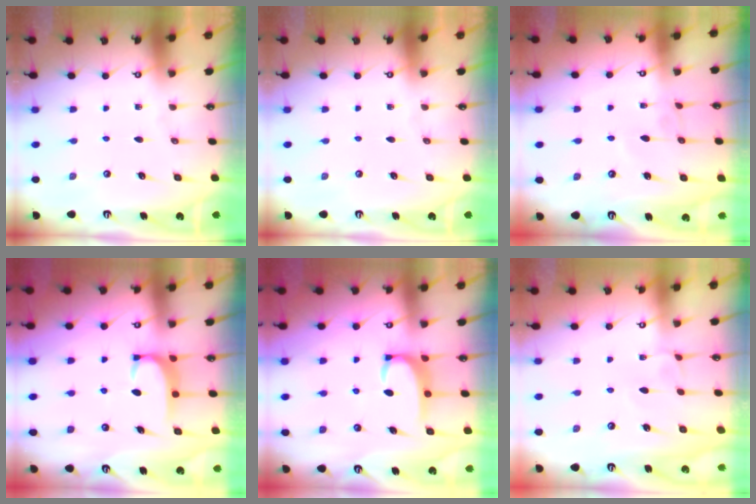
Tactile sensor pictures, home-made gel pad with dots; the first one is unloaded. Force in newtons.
{"total": 0.0}
{"total": 2.2, "press": 2.2, "slide": 0.1}
{"total": 1.8, "press": 1.7, "slide": 0.5}
{"total": 3.1, "press": 3.1, "slide": 0.4}
{"total": 2.4, "press": 2.4, "slide": 0.2}